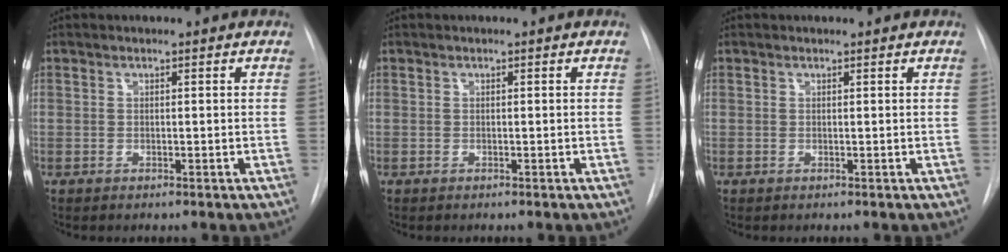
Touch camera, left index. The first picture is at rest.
{"total": 0.0}
{"total": 0.0}